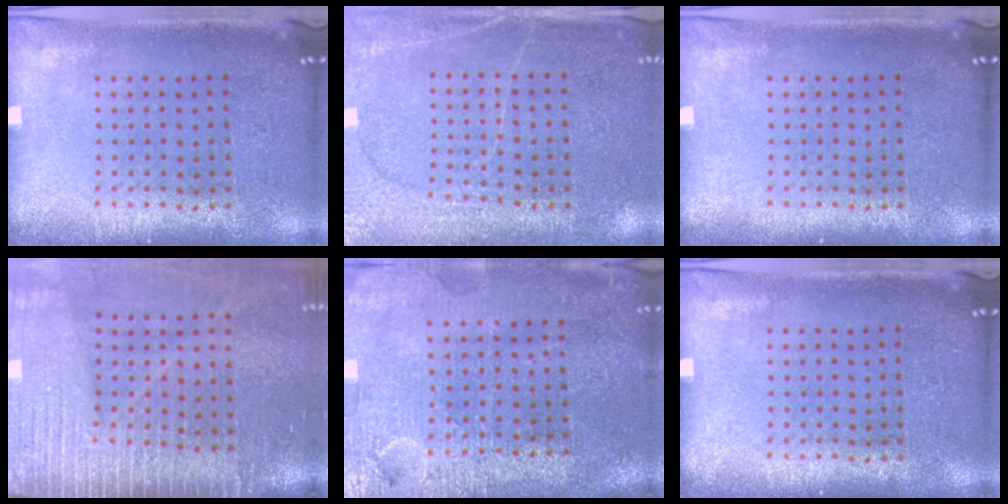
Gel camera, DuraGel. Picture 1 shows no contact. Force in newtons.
{"total": 2.8, "press": 2.7, "slide": 0.7}
{"total": 0.0}
{"total": 4.3, "press": 3.7, "slide": 2.3}
{"total": 3.6, "press": 3.4, "slide": 1.4}
{"total": 0.0}